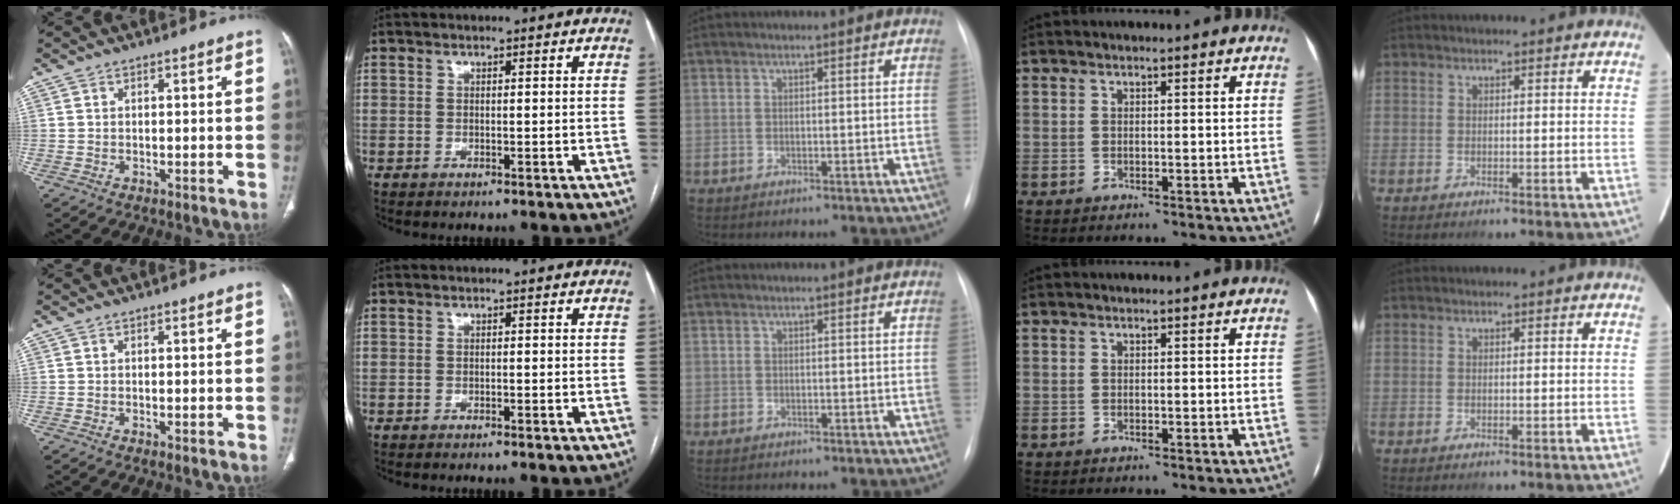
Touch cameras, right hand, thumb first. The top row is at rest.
{"thumb": {"total": 0.6, "force": [-0.1, 0.1, 0.5], "torque": [-0.014, -0.004, 0.000]}, "index": {"total": 0.6, "force": [-0.5, -0.1, 0.3], "torque": [-0.009, 0.001, -0.007]}, "middle": {"total": 0.9, "force": [-0.7, 0.3, 0.4], "torque": [-0.002, 0.000, -0.007]}}